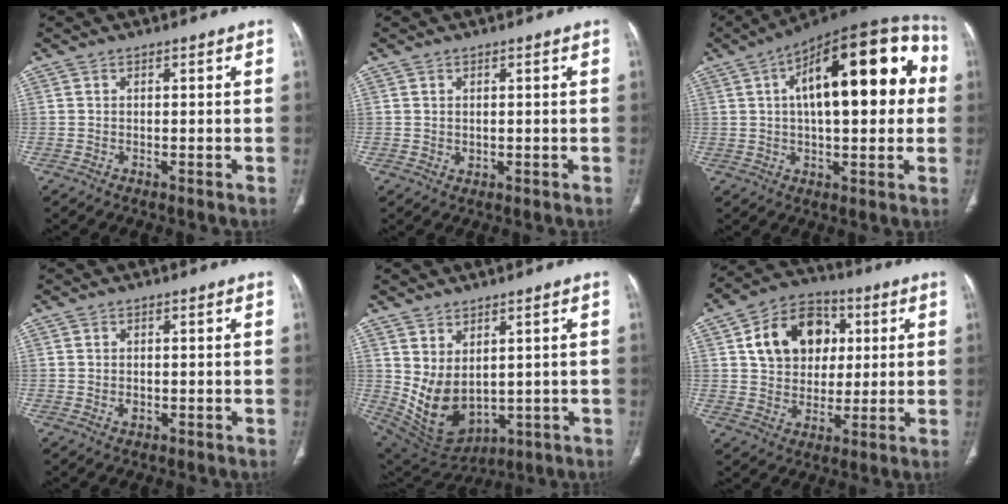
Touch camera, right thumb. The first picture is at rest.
{"total": 1.0, "force": [0.2, 0.8, 0.5], "torque": [-0.008, -0.002, 0.007]}
{"total": 25.5, "force": [4.7, 10.9, 22.6], "torque": [-0.303, 0.037, 0.059]}
{"total": 1.5, "force": [-0.1, 1.1, 0.9], "torque": [-0.012, 0.000, 0.001]}
{"total": 10.7, "force": [1.3, 7.1, 7.9], "torque": [-0.128, -0.022, 0.063]}
{"total": 15.1, "force": [4.1, 11.5, 8.8], "torque": [-0.111, 0.005, 0.065]}